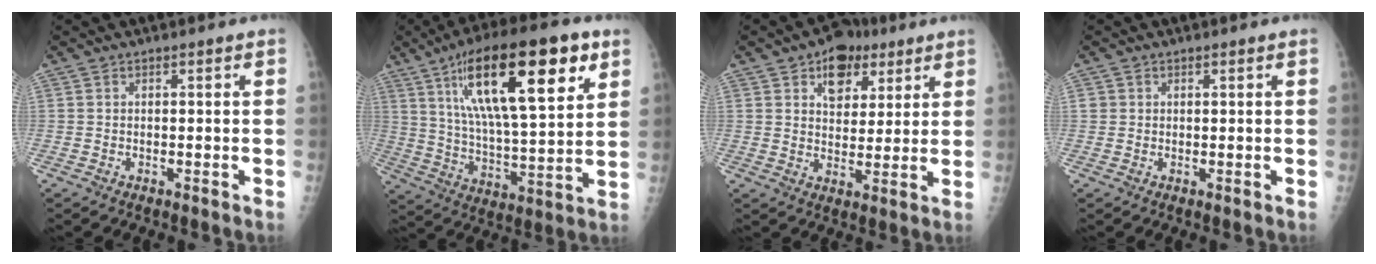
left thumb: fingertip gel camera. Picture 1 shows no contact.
{"total": 24.4, "force": [11.2, 7.6, 20.3], "torque": [-0.315, -0.023, 0.184]}
{"total": 9.4, "force": [4.9, 6.4, 4.8], "torque": [-0.034, -0.017, 0.071]}
{"total": 1.1, "force": [0.3, 1.0, 0.3], "torque": [0.006, 0.000, 0.004]}